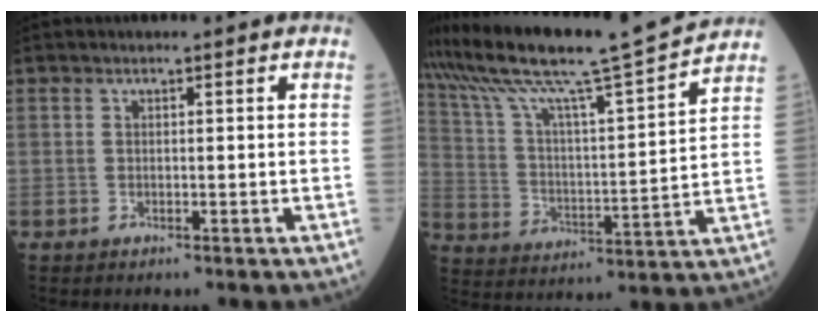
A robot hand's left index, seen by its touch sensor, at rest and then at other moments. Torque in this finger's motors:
{"motor_torque": [1.02, -1.11, 0.53, 0.21]}